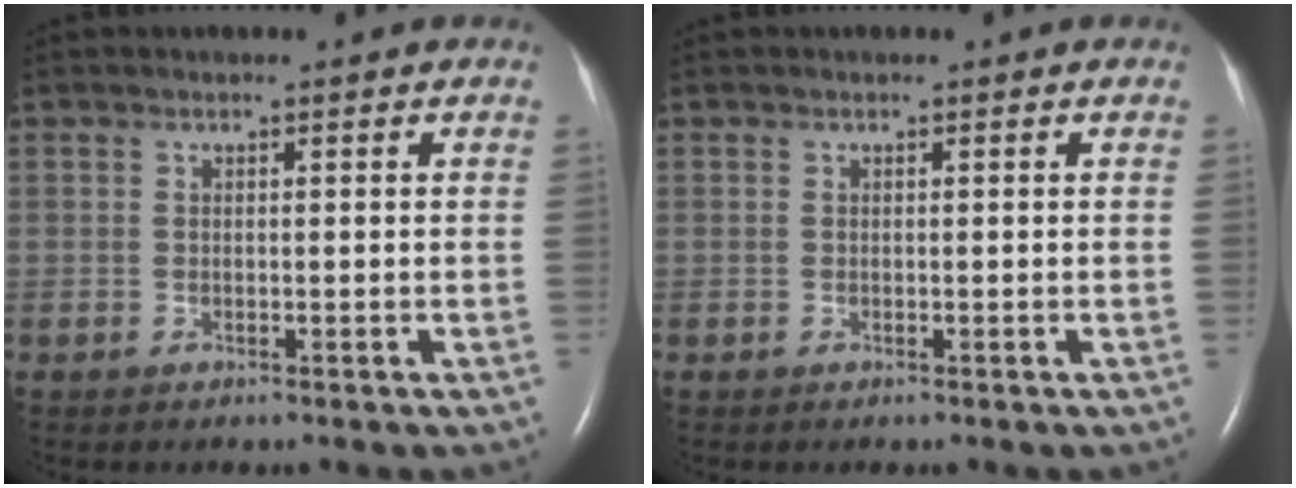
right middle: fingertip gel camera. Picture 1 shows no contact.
{"total": 0.0}